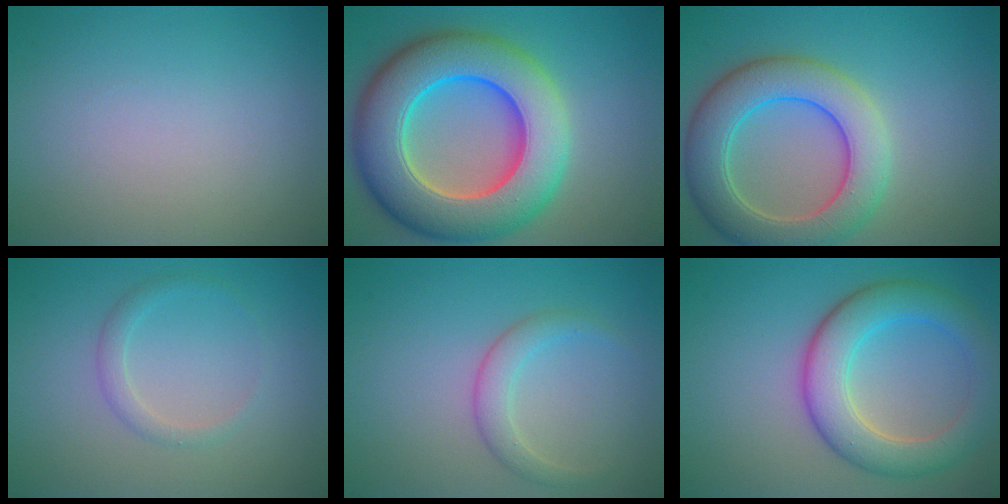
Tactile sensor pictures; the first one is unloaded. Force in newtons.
{"total": 13.3, "press": 13.1, "slide": 2.2}
{"total": 7.9, "press": 7.9, "slide": 0.2}
{"total": 1.5, "press": 1.5, "slide": 0.0}
{"total": 2.3, "press": 2.3, "slide": 0.1}
{"total": 6.5, "press": 6.5, "slide": 0.3}